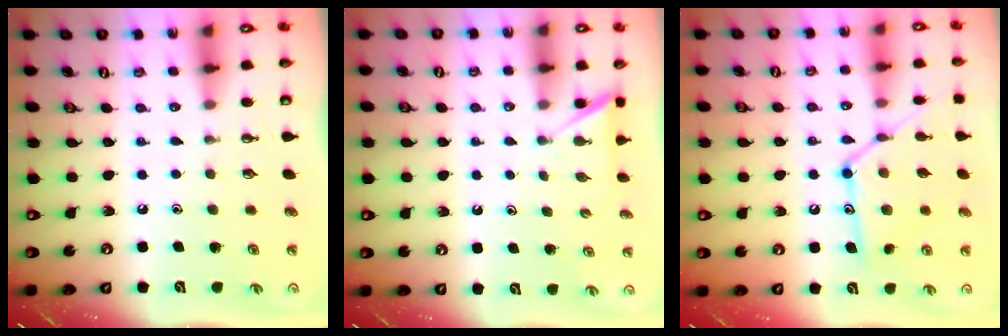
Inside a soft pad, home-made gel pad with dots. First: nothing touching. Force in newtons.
{"total": 2.7, "press": 2.7, "slide": 0.2}
{"total": 15.1, "press": 15.1, "slide": 1.0}